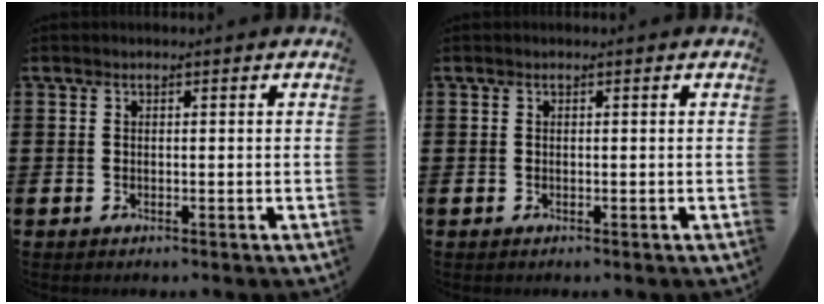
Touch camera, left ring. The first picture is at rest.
{"total": 0.0}